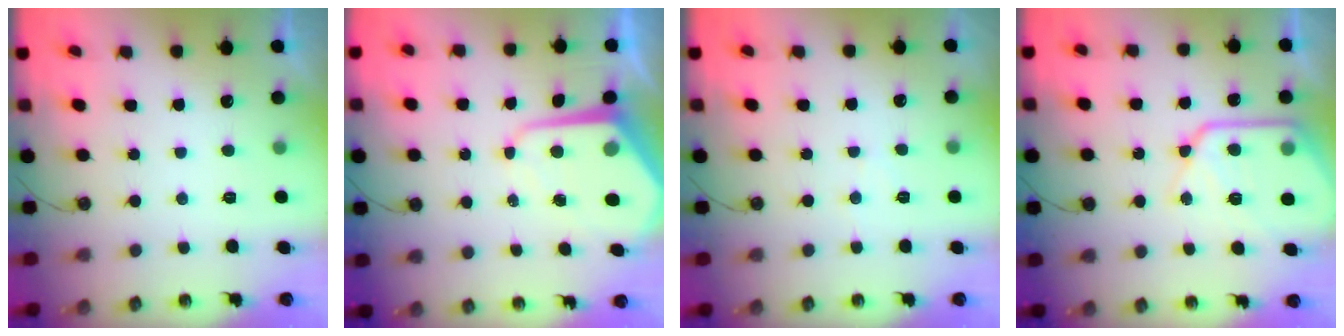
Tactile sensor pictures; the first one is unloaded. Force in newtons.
{"total": 9.3, "press": 9.3, "slide": 0.8}
{"total": 4.4, "press": 4.4, "slide": 0.6}
{"total": 15.7, "press": 15.6, "slide": 1.3}